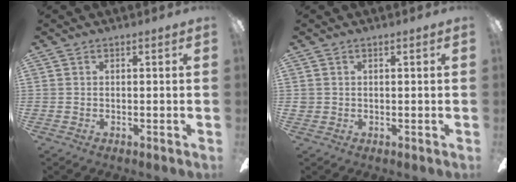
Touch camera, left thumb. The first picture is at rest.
{"total": 0.9, "force": [0.4, 0.8, 0.2], "torque": [-0.006, 0.003, 0.006]}